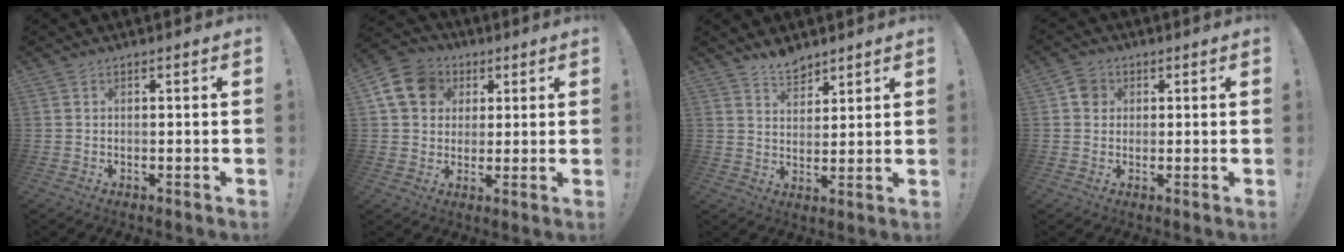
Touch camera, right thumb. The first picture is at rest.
{"total": 12.9, "force": [4.1, 10.8, 5.9], "torque": [-0.079, -0.009, 0.085]}
{"total": 6.1, "force": [5.4, 2.5, 1.1], "torque": [-0.018, -0.037, 0.102]}
{"total": 4.3, "force": [0.9, 3.9, 1.6], "torque": [-0.013, 0.006, 0.016]}